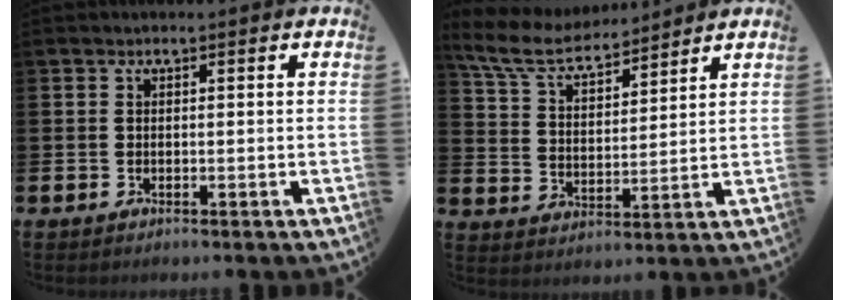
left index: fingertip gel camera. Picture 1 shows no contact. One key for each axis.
{"total": 7.4, "fx": 6.7, "fy": 2.0, "fz": 2.4, "tx": -0.077, "ty": -0.036, "tz": 0.120}